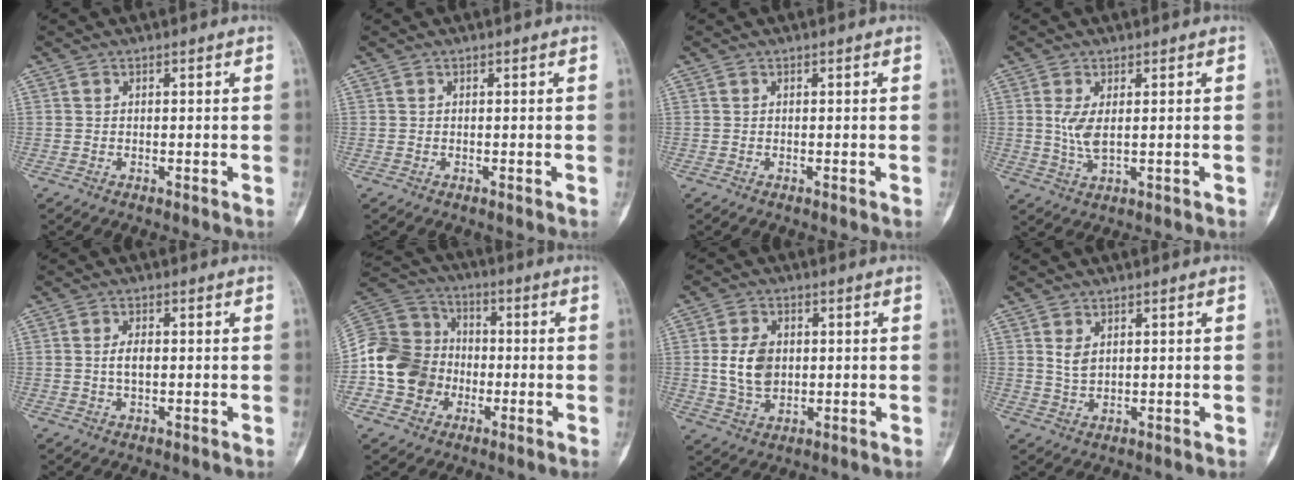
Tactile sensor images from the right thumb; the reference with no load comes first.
{"total": 0.0}
{"total": 0.0}
{"total": 4.3, "force": [0.5, 1.6, 3.9], "torque": [-0.091, -0.010, 0.017]}
{"total": 2.9, "force": [-0.1, 1.6, 2.5], "torque": [-0.042, 0.002, -0.003]}
{"total": 16.5, "force": [-3.8, 14.3, 7.3], "torque": [-0.132, 0.049, -0.071]}
{"total": 8.1, "force": [0.5, 5.7, 5.7], "torque": [-0.087, -0.002, 0.014]}
{"total": 2.6, "force": [1.0, 1.6, 1.8], "torque": [-0.024, -0.007, 0.023]}